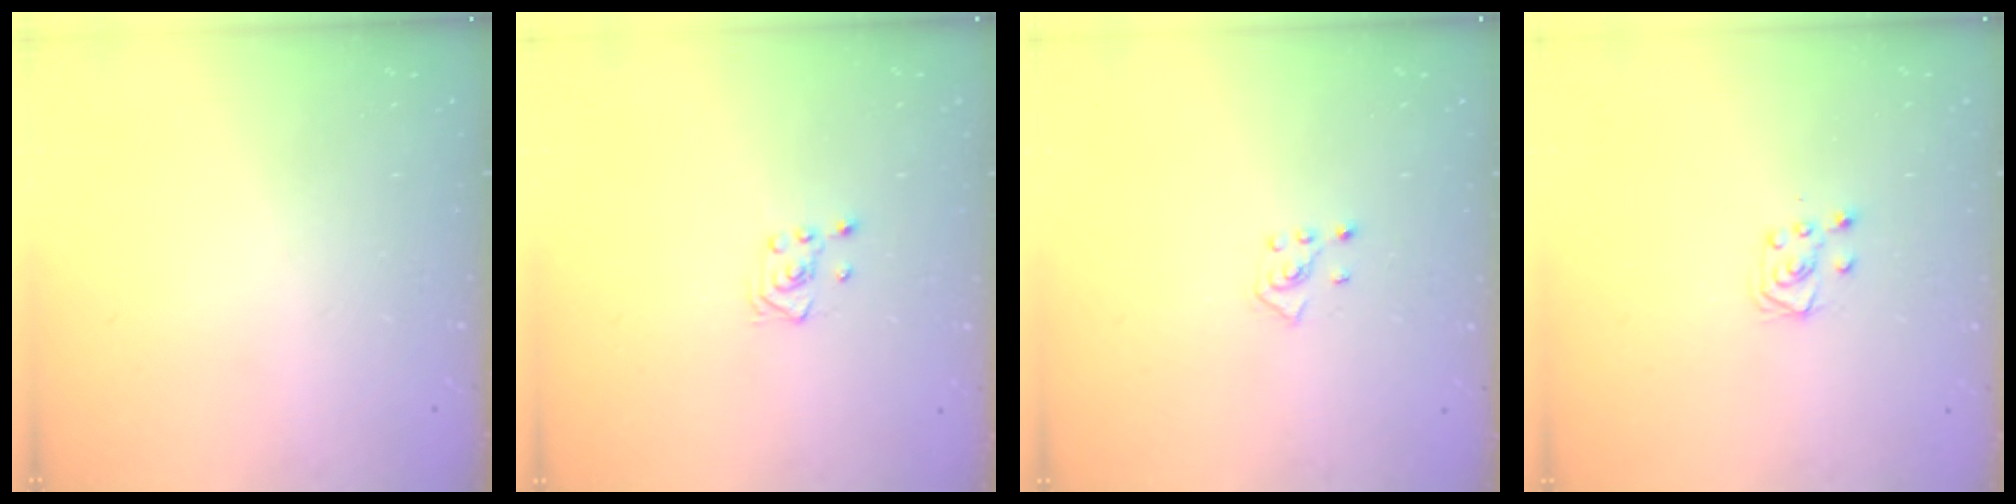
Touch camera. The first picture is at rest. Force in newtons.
{"total": 3.0, "press": 2.9, "slide": 0.9}
{"total": 4.2, "press": 4.1, "slide": 0.7}
{"total": 5.1, "press": 5.1, "slide": 0.4}